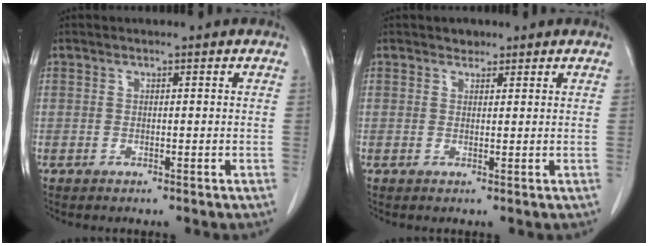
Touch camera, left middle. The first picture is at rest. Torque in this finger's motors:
{"motor_torque": [0.25, -0.22, -0.09, -0.01]}